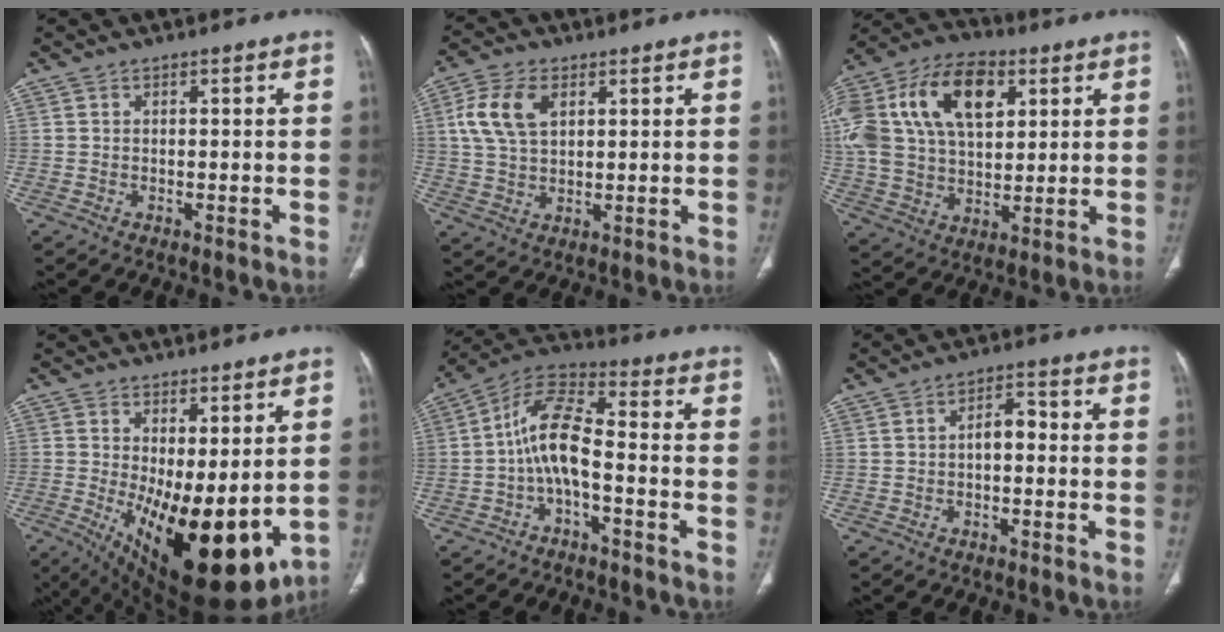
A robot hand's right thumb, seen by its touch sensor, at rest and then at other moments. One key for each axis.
{"total": 9.1, "fx": 3.0, "fy": 5.5, "fz": 6.6, "tx": -0.133, "ty": 0.003, "tz": 0.060}
{"total": 29.1, "fx": 9.8, "fy": 18.0, "fz": 20.6, "tx": -0.448, "ty": 0.047, "tz": 0.181}
{"total": 19.2, "fx": -1.3, "fy": 7.8, "fz": 17.5, "tx": -0.267, "ty": -0.038, "tz": 0.010}
{"total": 9.8, "fx": -2.5, "fy": 3.7, "fz": 8.8, "tx": -0.172, "ty": 0.053, "tz": -0.057}
{"total": 3.6, "fx": -0.5, "fy": 2.0, "fz": 2.9, "tx": -0.037, "ty": 0.019, "tz": -0.014}